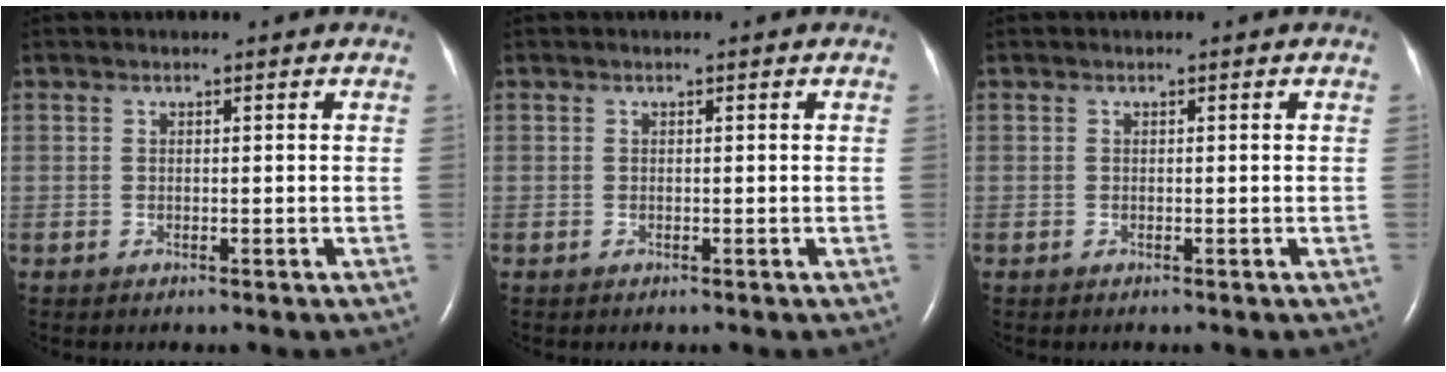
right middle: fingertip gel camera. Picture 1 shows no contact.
{"total": 0.0}
{"total": 0.0}